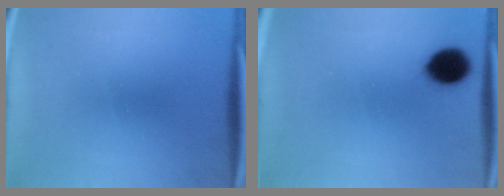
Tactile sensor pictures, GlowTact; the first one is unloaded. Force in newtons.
{"total": 9.1}